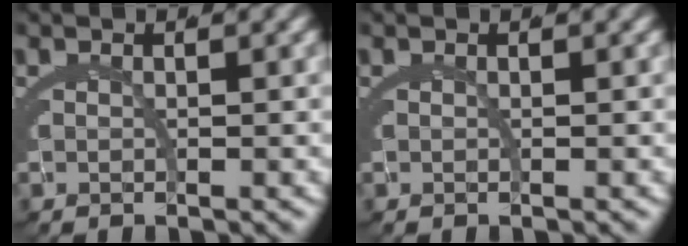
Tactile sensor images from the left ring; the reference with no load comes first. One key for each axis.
{"total": 0.0}